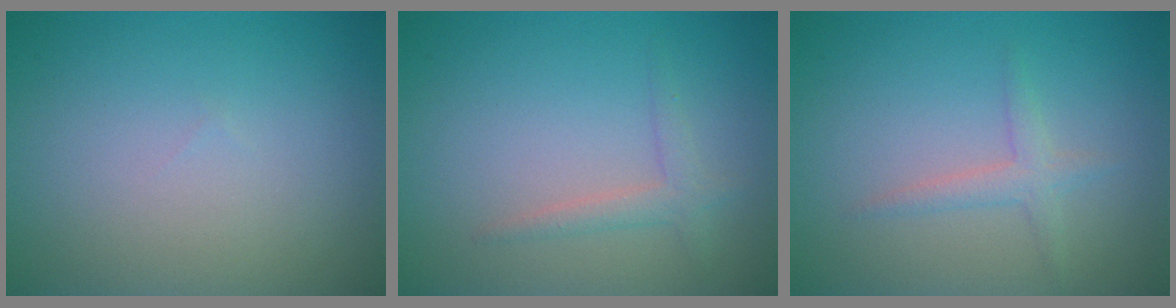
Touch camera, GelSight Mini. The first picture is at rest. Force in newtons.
{"total": 1.6, "press": 1.5, "slide": 0.1}
{"total": 1.7, "press": 1.7, "slide": 0.1}